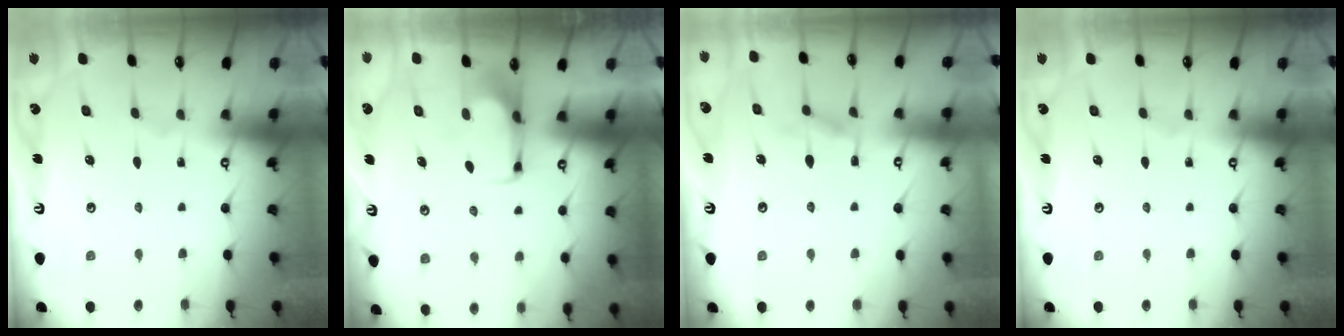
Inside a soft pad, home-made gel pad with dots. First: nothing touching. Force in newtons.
{"total": 2.1, "press": 2.1, "slide": 0.4}
{"total": 1.6, "press": 0.4, "slide": 1.6}
{"total": 0.0}